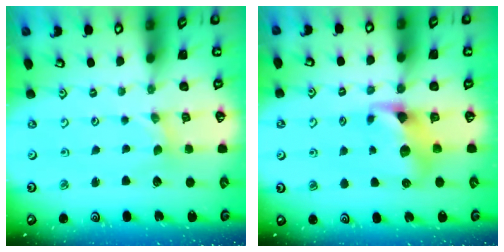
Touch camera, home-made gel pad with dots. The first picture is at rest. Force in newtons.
{"total": 8.6, "press": 8.5, "slide": 1.2}